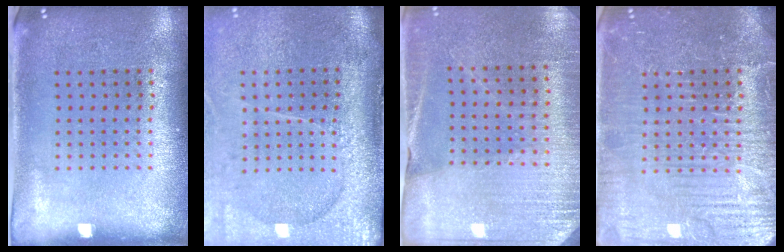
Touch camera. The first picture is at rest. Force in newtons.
{"total": 4.4, "press": 3.6, "slide": 2.6}
{"total": 2.8, "press": 2.8, "slide": 0.2}
{"total": 4.5, "press": 4.5, "slide": 0.6}